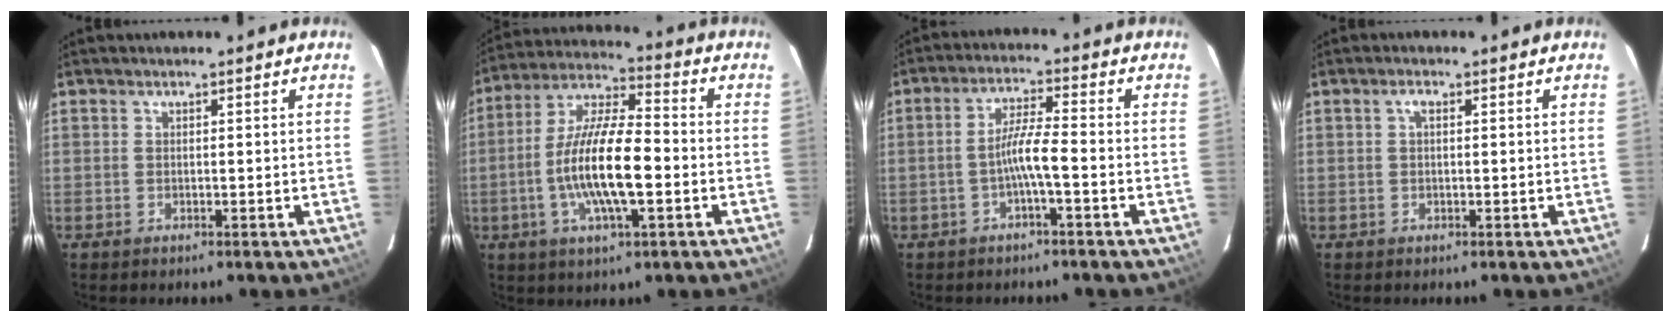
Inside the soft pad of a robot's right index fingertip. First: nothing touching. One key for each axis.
{"total": 15.0, "fx": -3.2, "fy": 3.9, "fz": 14.1, "tx": -0.278, "ty": -0.002, "tz": -0.063}
{"total": 4.8, "fx": -2.1, "fy": -0.2, "fz": 4.3, "tx": -0.089, "ty": 0.009, "tz": -0.039}
{"total": 0.6, "fx": 0.1, "fy": 0.0, "fz": 0.6, "tx": -0.014, "ty": 0.005, "tz": 0.000}